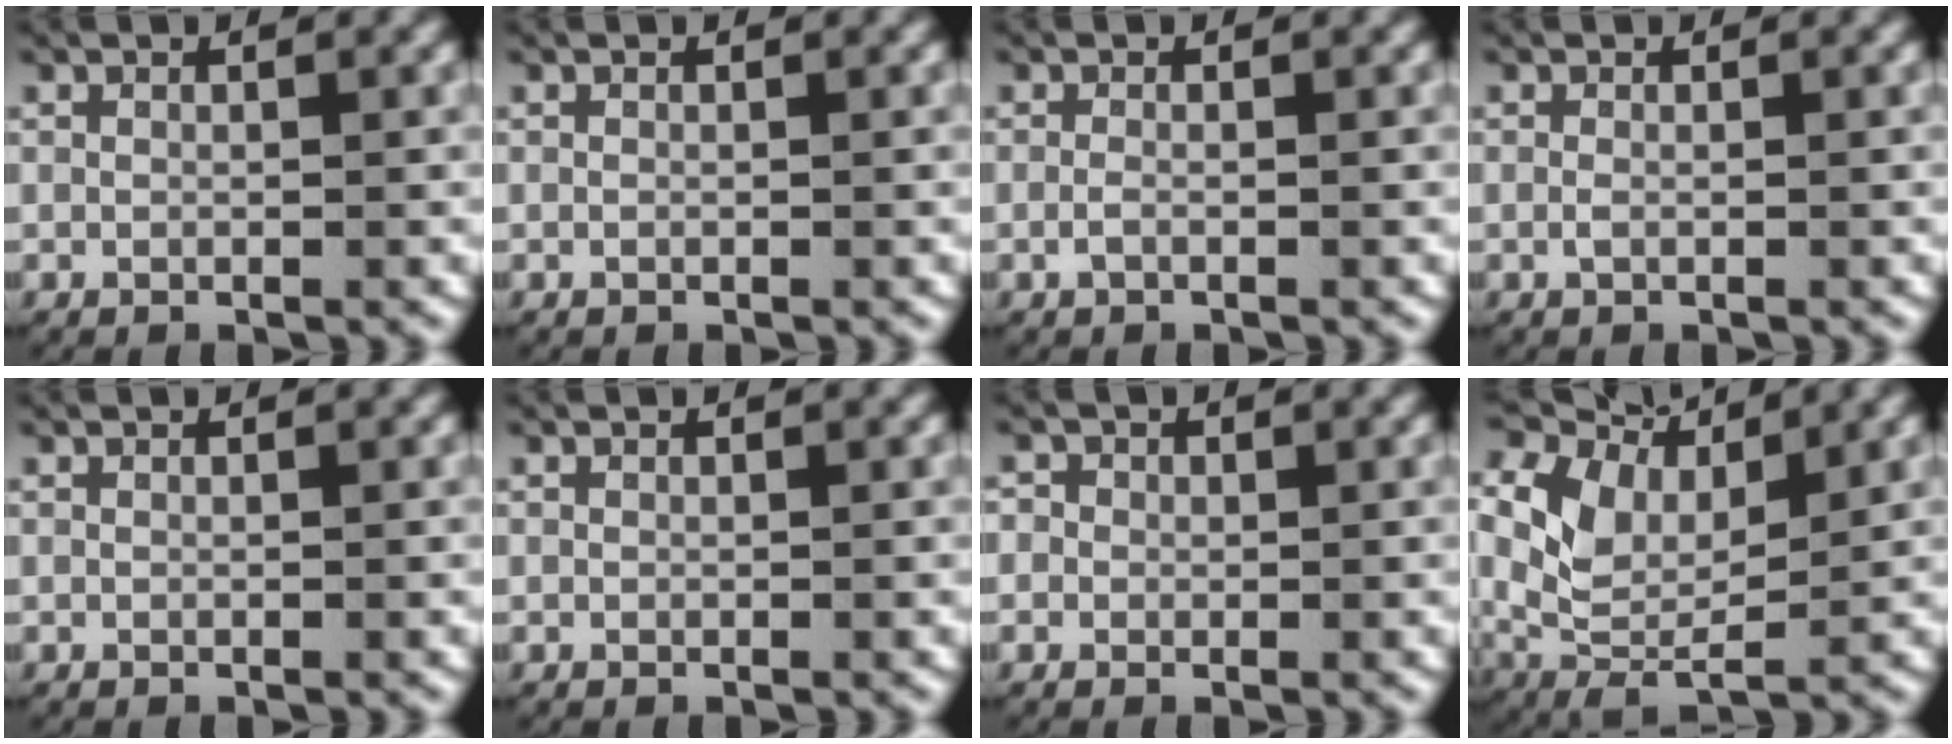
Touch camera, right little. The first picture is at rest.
{"total": 0.0}
{"total": 0.7, "force": [-0.4, 0.2, 0.5], "torque": [-0.020, -0.007, -0.005]}
{"total": 0.5, "force": [-0.1, 0.1, 0.5], "torque": [-0.016, -0.006, 0.000]}
{"total": 0.0}
{"total": 0.0}
{"total": 1.7, "force": [0.1, 1.7, 0.3], "torque": [-0.008, 0.003, -0.005]}
{"total": 8.6, "force": [2.0, 6.2, 5.6], "torque": [-0.136, -0.014, 0.036]}